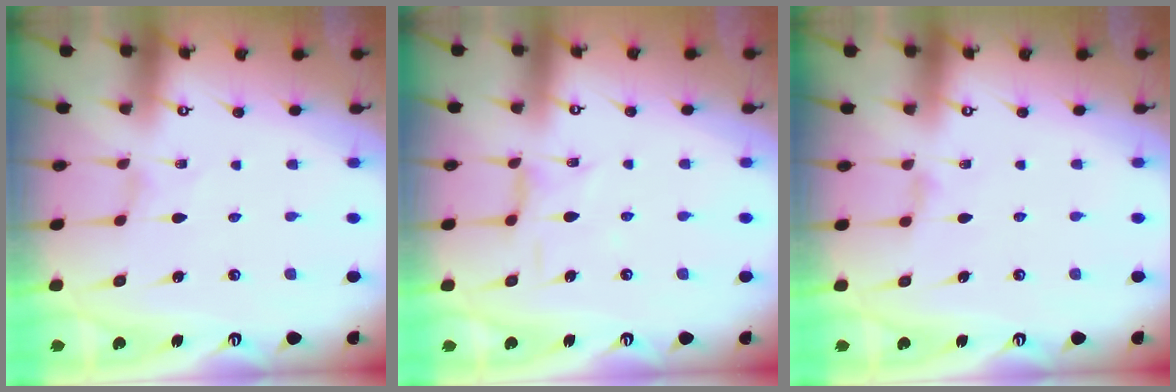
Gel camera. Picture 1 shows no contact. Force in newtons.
{"total": 3.1, "press": 3.0, "slide": 0.5}
{"total": 2.1, "press": 2.1, "slide": 0.5}